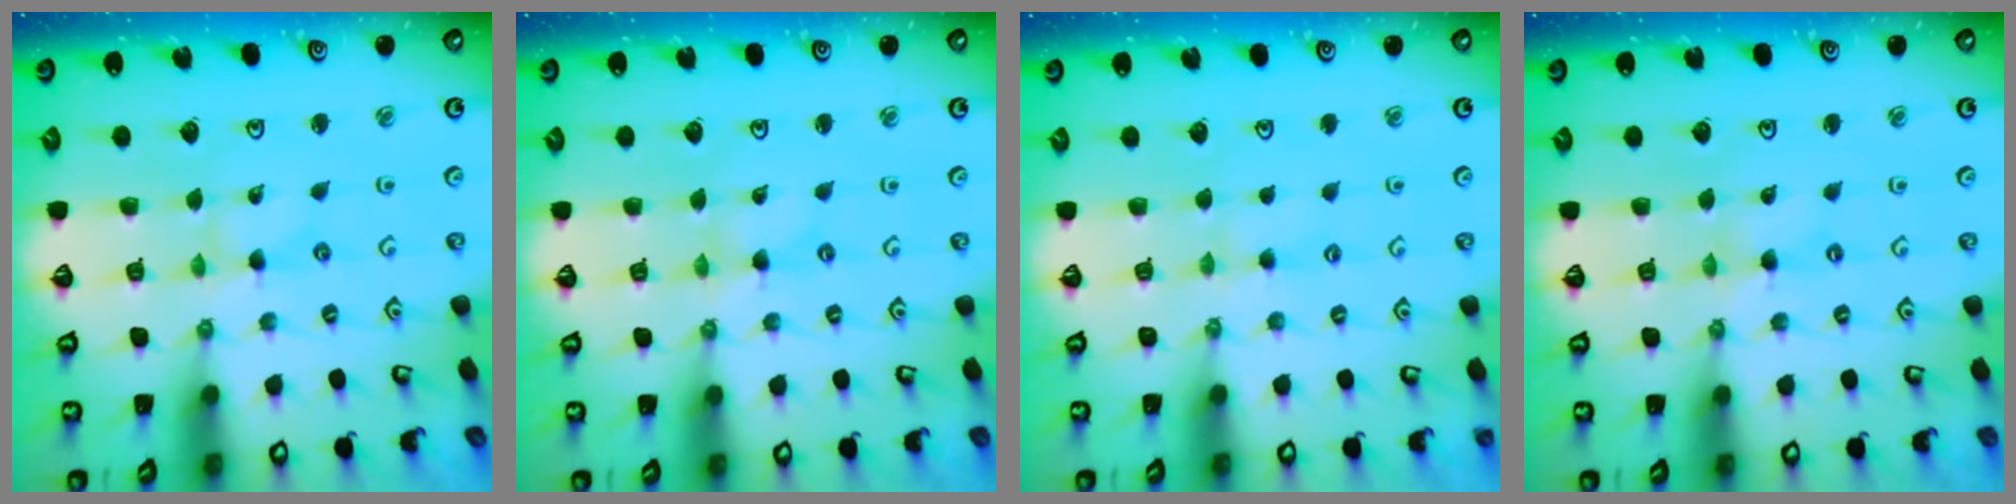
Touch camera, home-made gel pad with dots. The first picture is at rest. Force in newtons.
{"total": 0.0}
{"total": 2.5, "press": 2.5, "slide": 0.3}
{"total": 0.0}